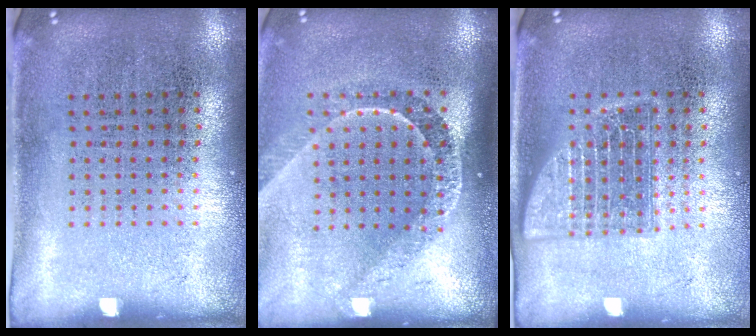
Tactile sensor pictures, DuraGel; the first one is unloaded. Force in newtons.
{"total": 2.2, "press": 1.6, "slide": 1.4}
{"total": 2.4, "press": 2.3, "slide": 0.5}